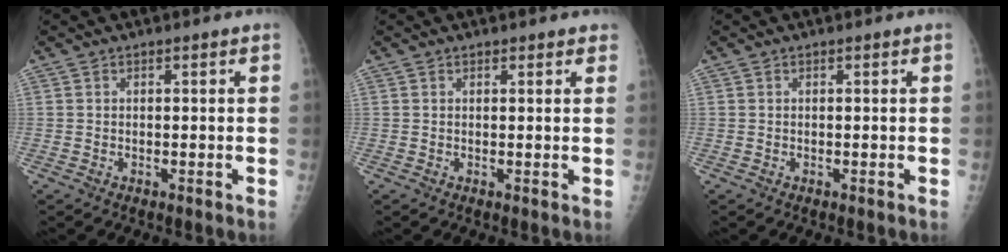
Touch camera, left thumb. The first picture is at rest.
{"total": 1.3, "force": [1.1, 0.5, 0.5], "torque": [0.006, -0.001, 0.010]}
{"total": 0.0}